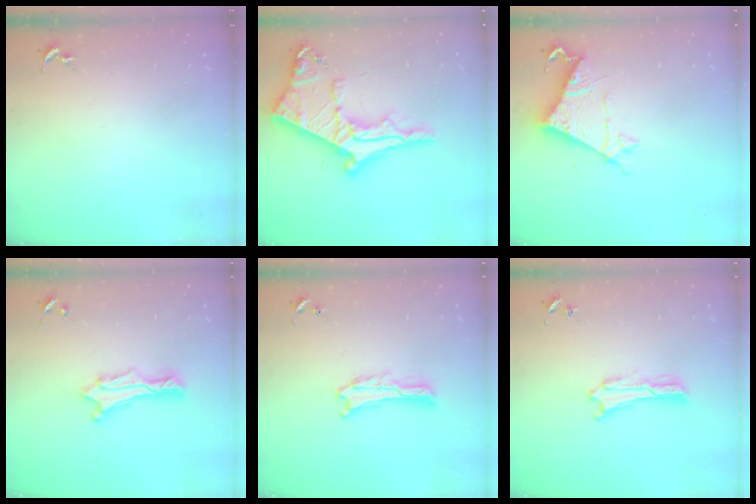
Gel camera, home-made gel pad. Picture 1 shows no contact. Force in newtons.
{"total": 9.8, "press": 9.8, "slide": 1.1}
{"total": 6.9, "press": 6.9, "slide": 0.5}
{"total": 1.5, "press": 1.5, "slide": 0.1}
{"total": 1.0, "press": 1.0, "slide": 0.2}
{"total": 0.9, "press": 0.9, "slide": 0.2}